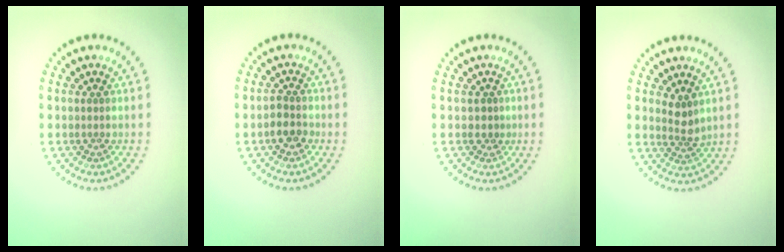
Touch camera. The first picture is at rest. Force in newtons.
{"total": 1.9, "press": 1.7, "slide": 0.6}
{"total": 0.6, "press": 0.4, "slide": 0.4}
{"total": 1.9, "press": 1.4, "slide": 1.3}